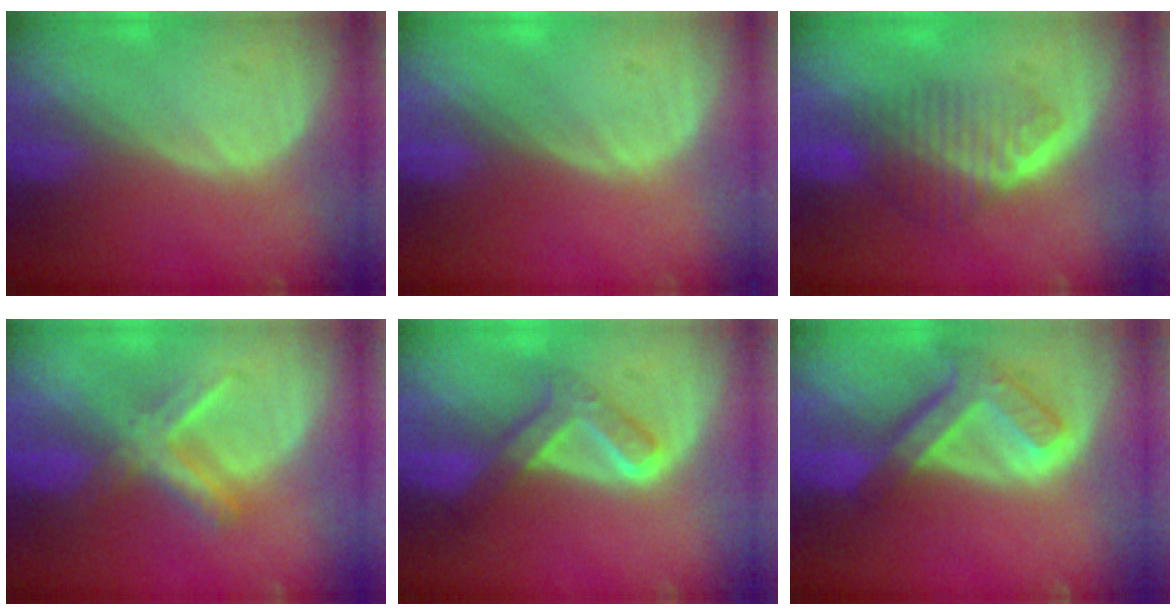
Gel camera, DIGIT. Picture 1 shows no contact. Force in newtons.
{"total": 0.0}
{"total": 6.6, "press": 5.9, "slide": 2.9}
{"total": 5.5, "press": 5.4, "slide": 1.1}
{"total": 5.7, "press": 5.6, "slide": 1.0}
{"total": 7.5, "press": 6.4, "slide": 3.9}